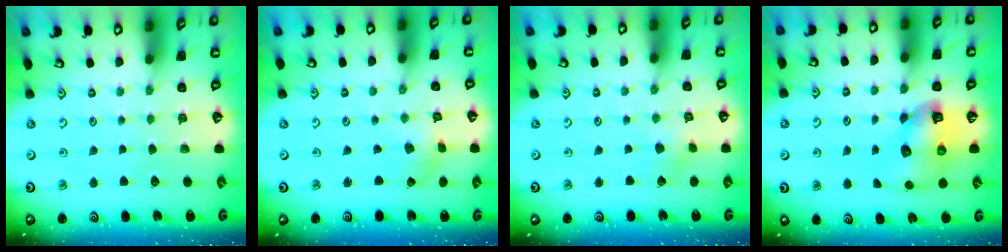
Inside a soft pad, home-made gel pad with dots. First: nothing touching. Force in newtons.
{"total": 0.5, "press": 0.5, "slide": 0.2}
{"total": 2.9, "press": 2.9, "slide": 0.3}
{"total": 9.4, "press": 9.4, "slide": 1.0}